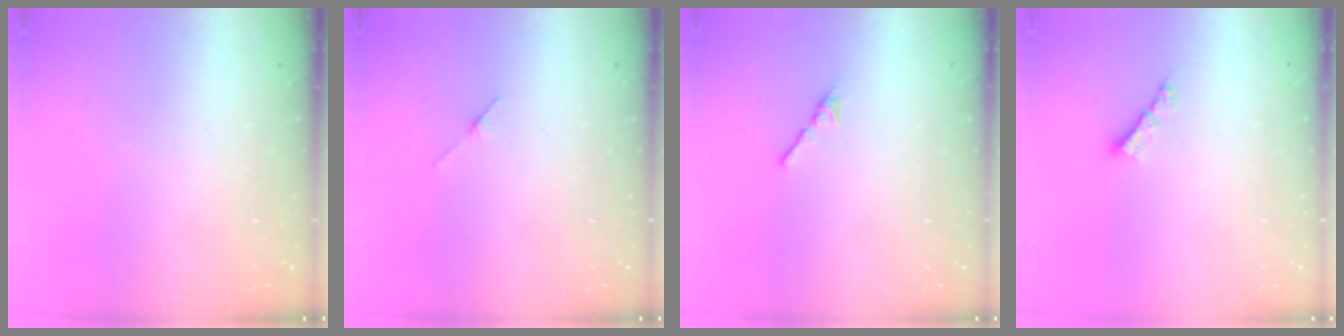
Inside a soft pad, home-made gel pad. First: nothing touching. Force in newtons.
{"total": 1.7, "press": 1.6, "slide": 0.2}
{"total": 2.7, "press": 2.7, "slide": 0.7}
{"total": 2.4, "press": 2.4, "slide": 0.2}